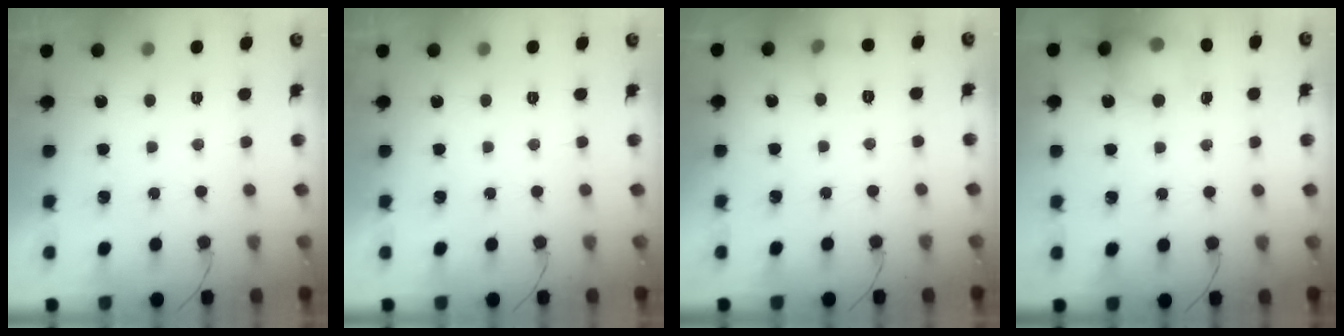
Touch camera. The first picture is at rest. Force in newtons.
{"total": 0.0}
{"total": 7.6, "press": 5.0, "slide": 5.7}
{"total": 12.7, "press": 12.5, "slide": 2.0}